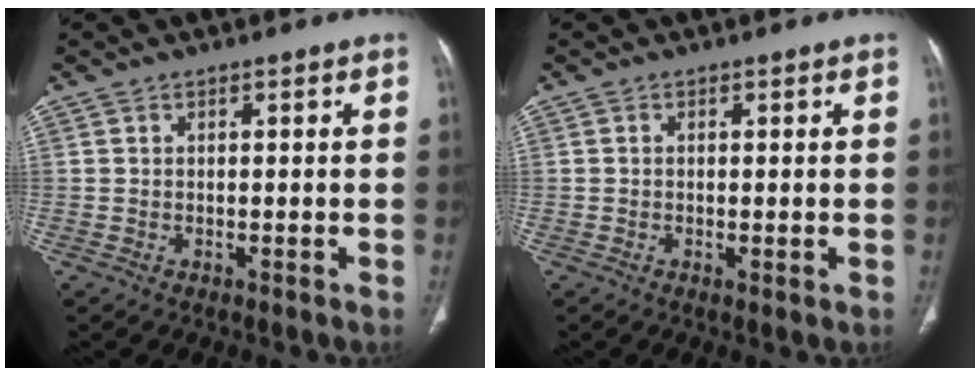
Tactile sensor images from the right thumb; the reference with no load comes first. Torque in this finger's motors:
{"motor_torque": [-0.20, -0.19, -0.45, -0.02, -0.02]}